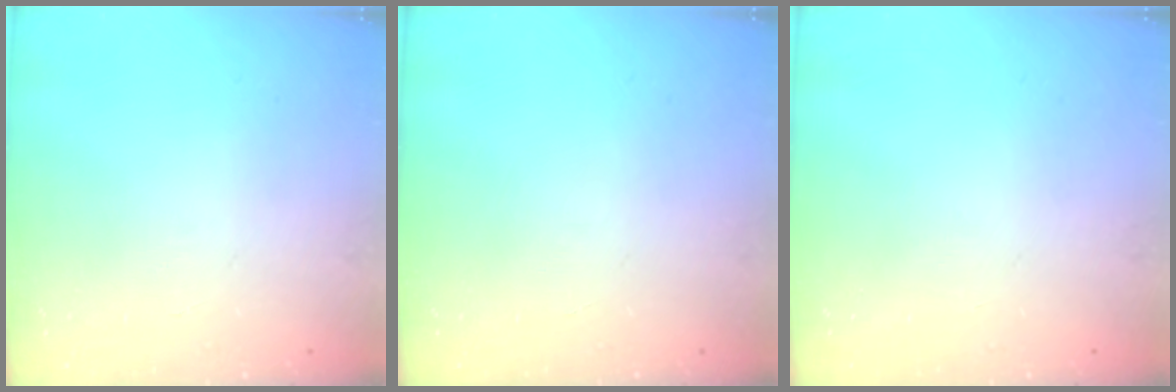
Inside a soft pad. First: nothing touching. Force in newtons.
{"total": 0.0}
{"total": 0.0}